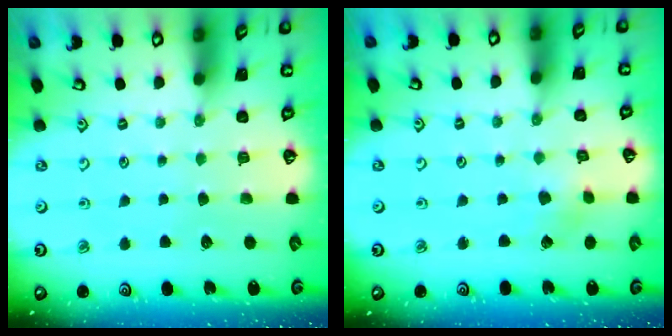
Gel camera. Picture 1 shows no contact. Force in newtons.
{"total": 2.4, "press": 2.4, "slide": 0.2}